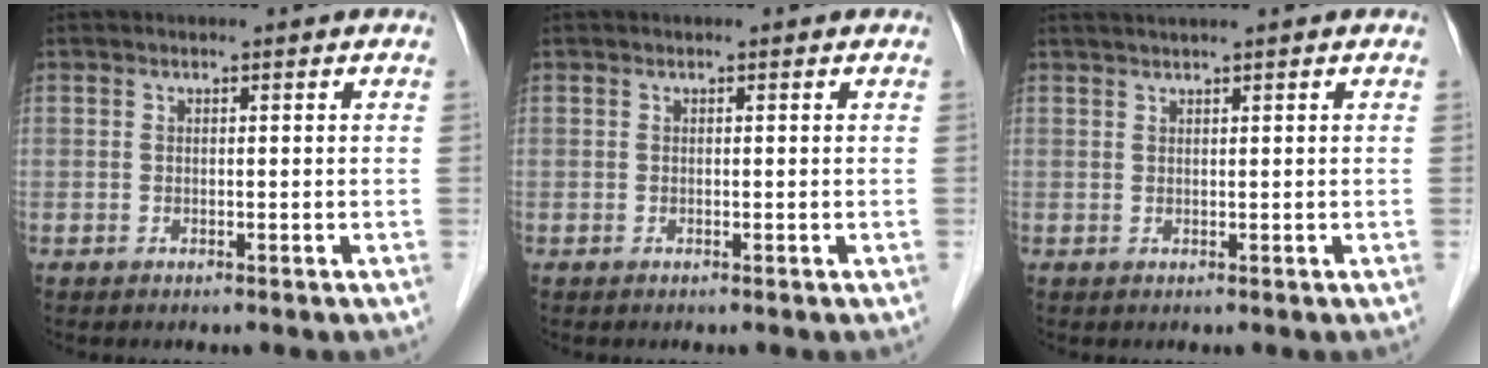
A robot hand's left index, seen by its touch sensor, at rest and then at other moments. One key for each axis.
{"total": 0.0}
{"total": 2.4, "fx": 1.9, "fy": -0.6, "fz": 1.3, "tx": -0.015, "ty": 0.016, "tz": 0.037}